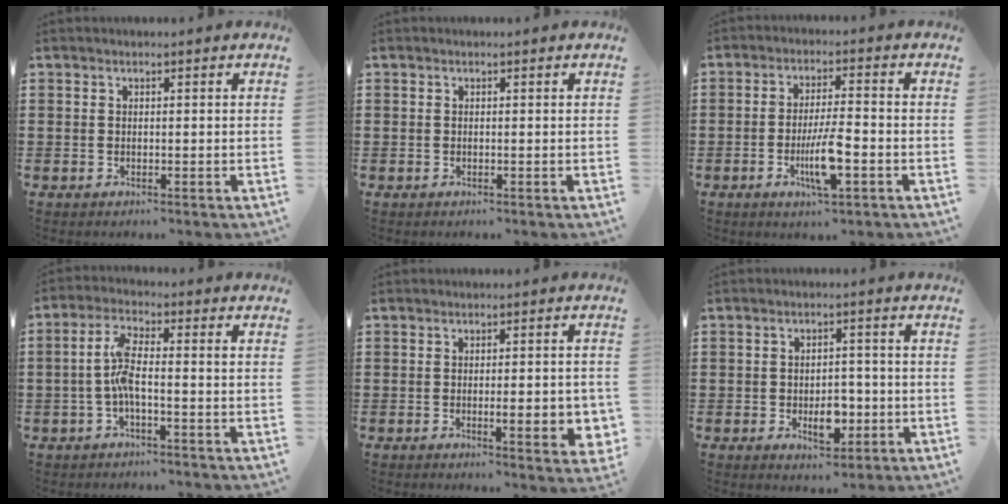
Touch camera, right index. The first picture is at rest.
{"total": 0.0}
{"total": 6.8, "force": [-2.4, 1.2, 6.3], "torque": [-0.121, -0.010, -0.044]}
{"total": 5.7, "force": [-0.7, 1.6, 5.5], "torque": [-0.120, 0.002, -0.022]}
{"total": 5.5, "force": [-1.1, 1.3, 5.2], "torque": [-0.066, -0.009, -0.017]}
{"total": 5.6, "force": [-1.6, 3.3, 4.2], "torque": [-0.056, 0.003, -0.029]}